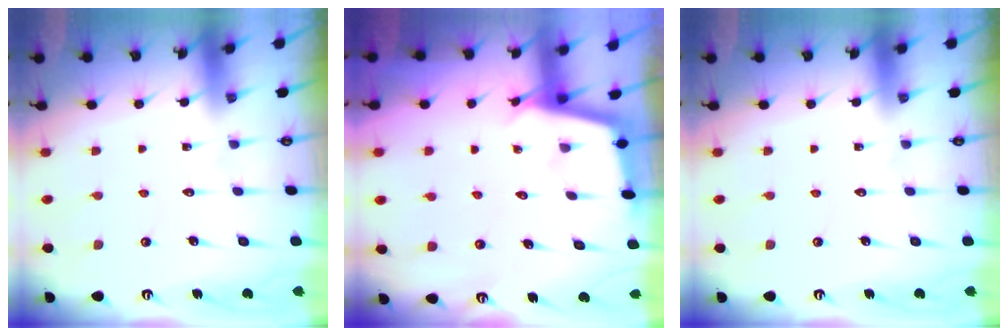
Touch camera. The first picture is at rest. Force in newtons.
{"total": 2.4, "press": 2.4, "slide": 0.2}
{"total": 0.0}